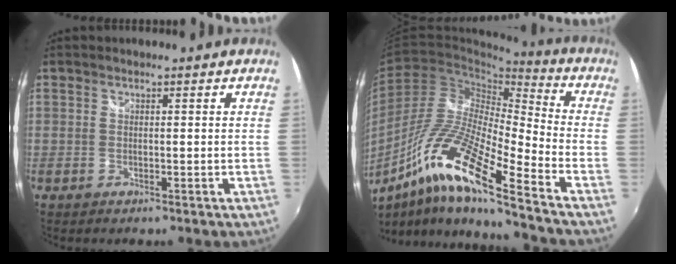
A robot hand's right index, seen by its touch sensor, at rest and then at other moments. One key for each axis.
{"total": 18.4, "fx": -10.8, "fy": 2.0, "fz": 14.8, "tx": -0.269, "ty": -0.015, "tz": -0.221}